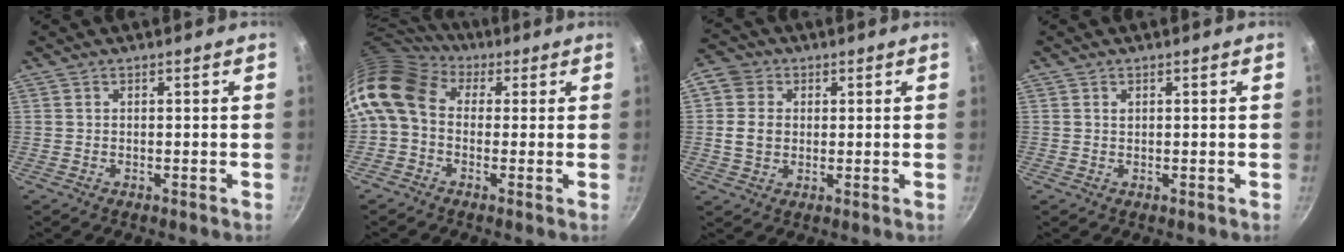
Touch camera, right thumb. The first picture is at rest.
{"total": 12.3, "force": [1.9, 9.3, 7.9], "torque": [-0.152, 0.024, 0.012]}
{"total": 7.0, "force": [0.8, 6.0, 3.6], "torque": [-0.039, 0.002, 0.004]}
{"total": 0.6, "force": [0.3, 0.4, 0.3], "torque": [-0.004, -0.001, 0.005]}